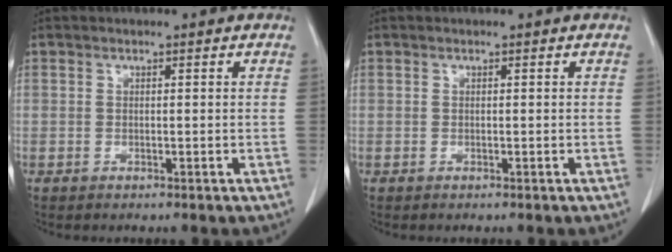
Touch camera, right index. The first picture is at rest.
{"total": 0.0}